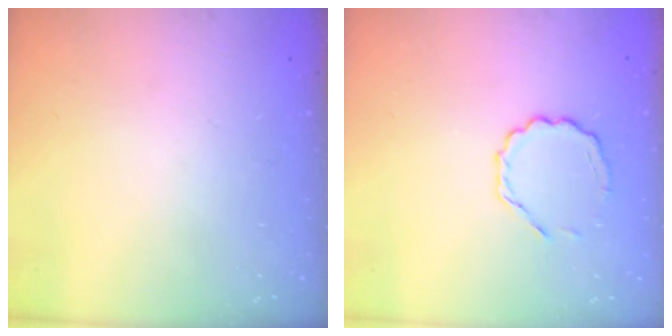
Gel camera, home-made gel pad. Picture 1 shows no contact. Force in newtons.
{"total": 3.4, "press": 3.3, "slide": 1.0}